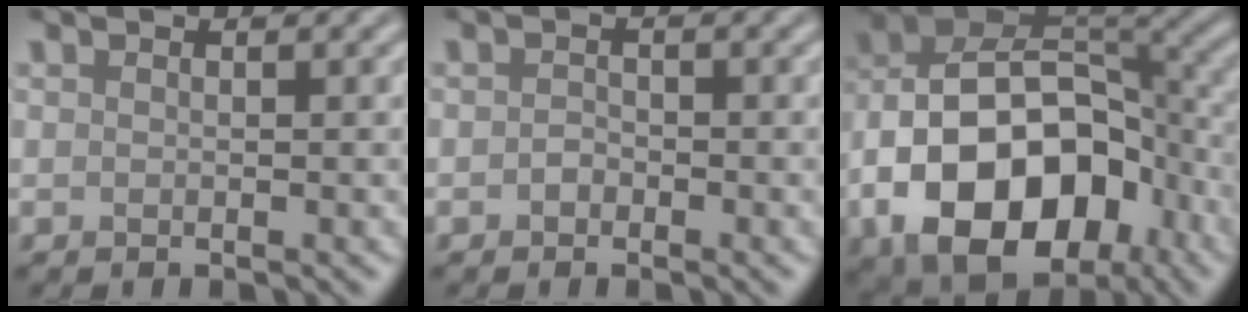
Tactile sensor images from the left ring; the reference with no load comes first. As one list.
[{"total": 0.9, "force": [-0.4, 0.7, 0.4], "torque": [-0.008, -0.002, -0.009]}, {"total": 15.2, "force": [-5.4, 10.0, 10.2], "torque": [-0.169, -0.007, -0.097]}]